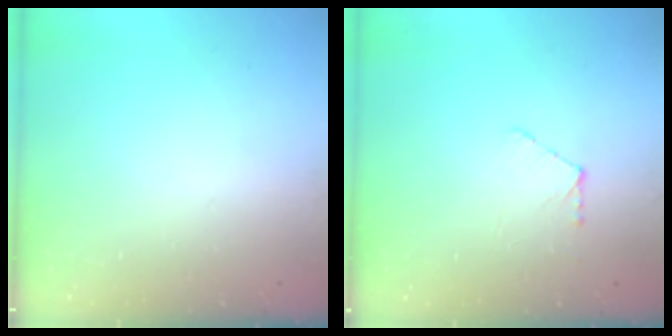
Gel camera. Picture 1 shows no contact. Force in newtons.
{"total": 4.0, "press": 3.9, "slide": 0.4}